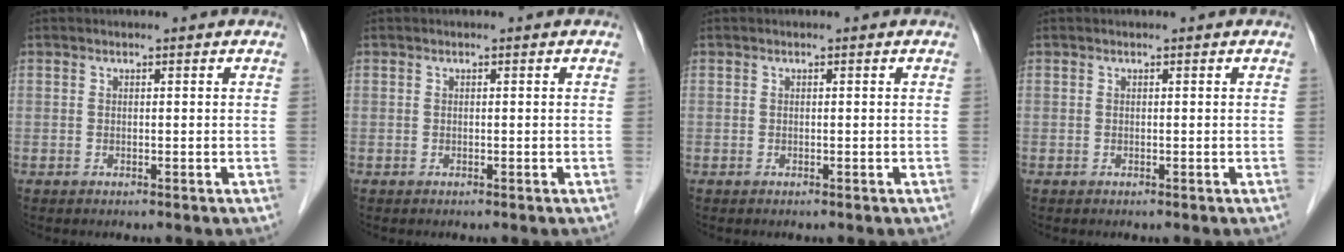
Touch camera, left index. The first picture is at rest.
{"total": 0.0}
{"total": 0.0}
{"total": 0.0}